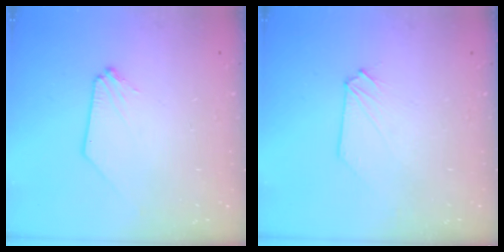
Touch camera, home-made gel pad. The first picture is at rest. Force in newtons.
{"total": 0.0}